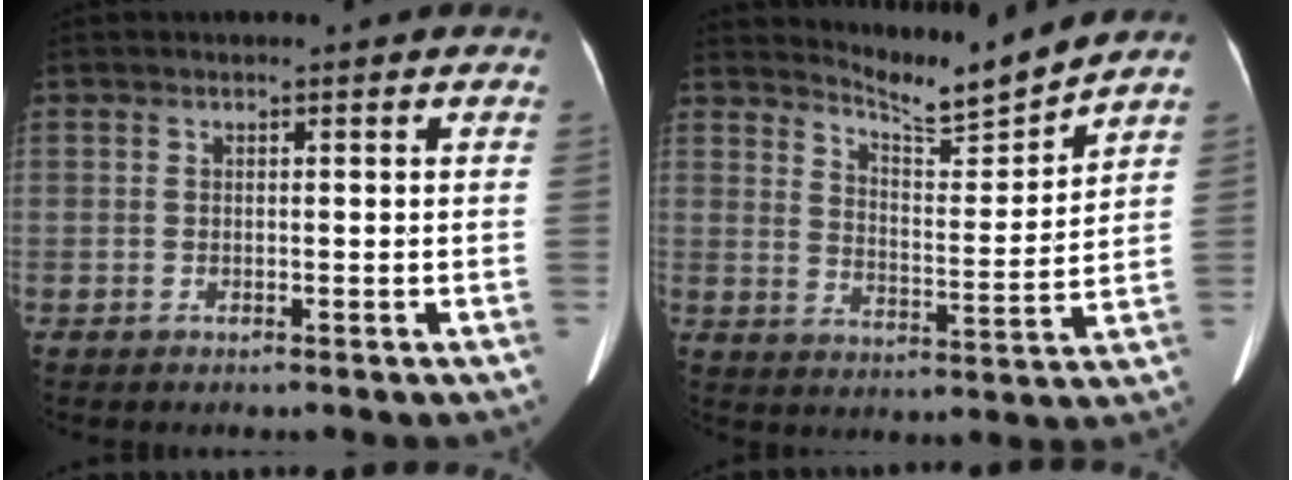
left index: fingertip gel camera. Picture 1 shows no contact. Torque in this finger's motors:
{"motor_torque": [0.62, -1.01, 0.00, 0.00]}